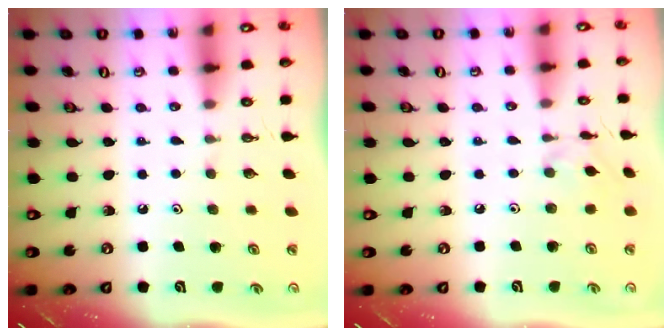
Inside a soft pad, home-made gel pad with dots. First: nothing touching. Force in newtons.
{"total": 1.6, "press": 1.6, "slide": 0.2}